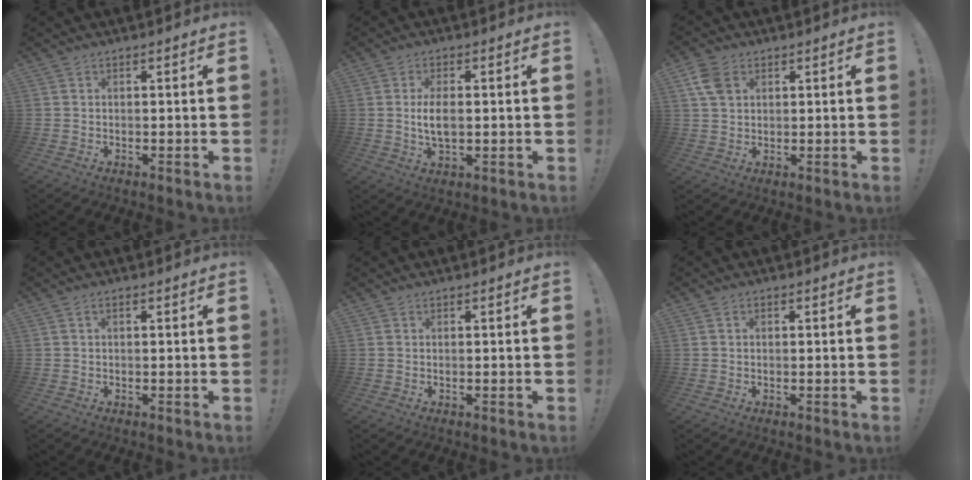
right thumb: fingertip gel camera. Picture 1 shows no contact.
{"total": 5.9, "force": [0.1, 2.9, 5.2], "torque": [-0.091, -0.009, -0.006]}
{"total": 6.9, "force": [2.7, 4.9, 4.1], "torque": [-0.074, 0.000, 0.055]}
{"total": 0.5, "force": [0.0, 0.1, 0.5], "torque": [-0.006, -0.001, -0.002]}
{"total": 0.0}
{"total": 0.6, "force": [-0.1, 0.5, 0.3], "torque": [0.001, 0.001, -0.005]}